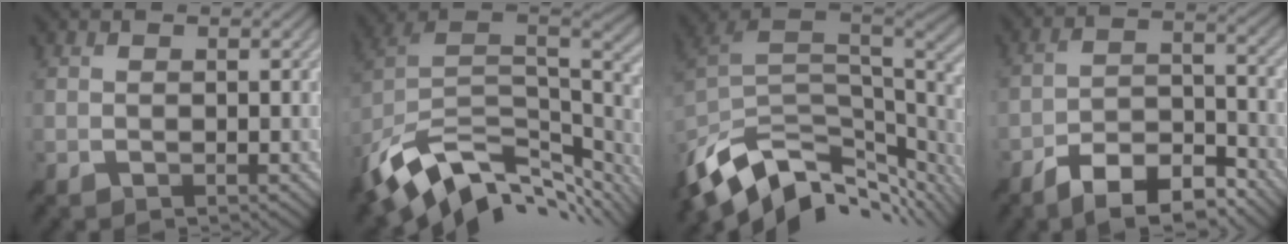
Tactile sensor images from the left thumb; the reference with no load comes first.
{"total": 14.2, "force": [-6.5, 7.5, 10.1], "torque": [-0.235, -0.013, -0.105]}
{"total": 12.3, "force": [-6.5, 5.7, 8.7], "torque": [-0.210, -0.018, -0.103]}
{"total": 10.2, "force": [-7.5, 3.6, 5.9], "torque": [-0.091, 0.006, -0.145]}